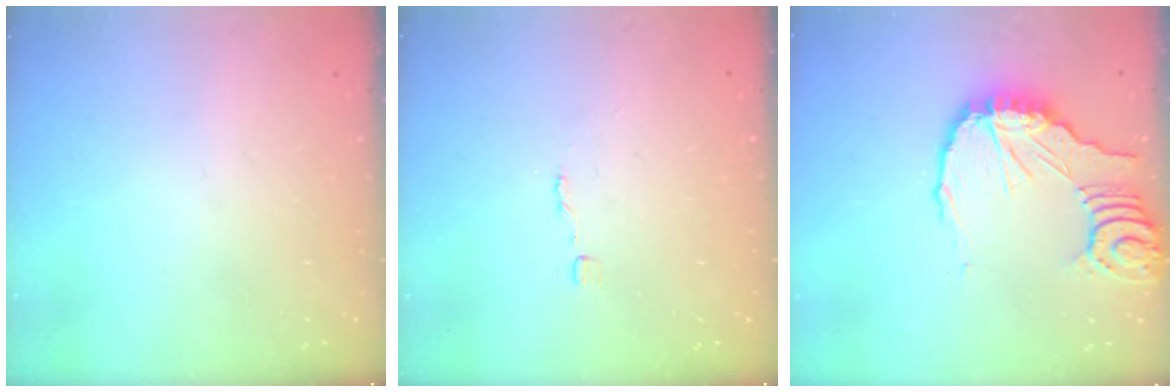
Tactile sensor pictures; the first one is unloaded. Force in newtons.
{"total": 1.8, "press": 1.8, "slide": 0.1}
{"total": 12.5, "press": 12.4, "slide": 1.2}